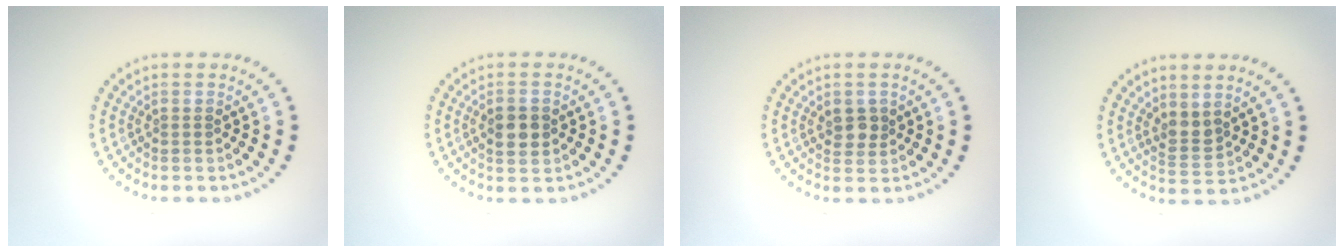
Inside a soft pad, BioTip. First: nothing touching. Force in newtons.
{"total": 2.4, "press": 2.4, "slide": 0.2}
{"total": 1.8, "press": 1.8, "slide": 0.5}
{"total": 2.0, "press": 1.8, "slide": 1.0}